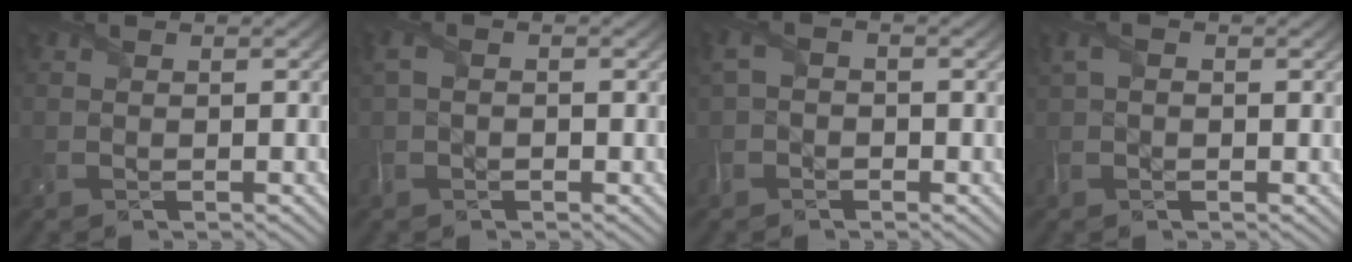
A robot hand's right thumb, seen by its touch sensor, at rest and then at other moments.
{"total": 2.6, "force": [0.1, 1.6, 2.1], "torque": [-0.057, 0.004, -0.003]}
{"total": 2.6, "force": [-0.6, 2.0, 1.7], "torque": [-0.051, 0.002, -0.020]}
{"total": 2.5, "force": [0.6, 1.5, 1.9], "torque": [-0.048, 0.005, 0.008]}